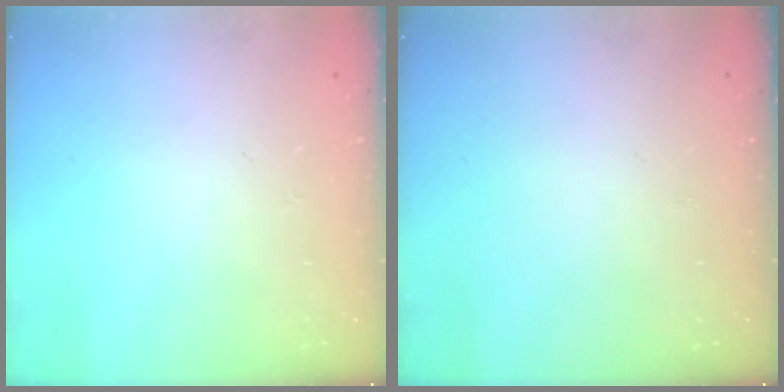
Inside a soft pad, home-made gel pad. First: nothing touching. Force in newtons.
{"total": 0.0}